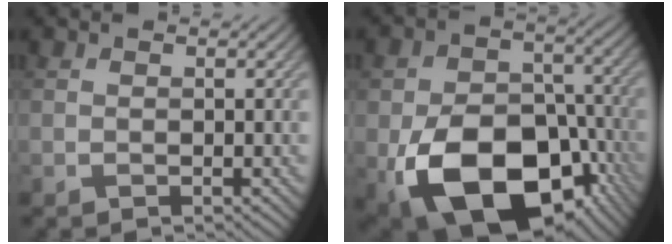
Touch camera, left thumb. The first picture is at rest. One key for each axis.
{"total": 18.6, "fx": -7.8, "fy": 12.3, "fz": 11.6, "tx": -0.199, "ty": -0.046, "tz": -0.114}